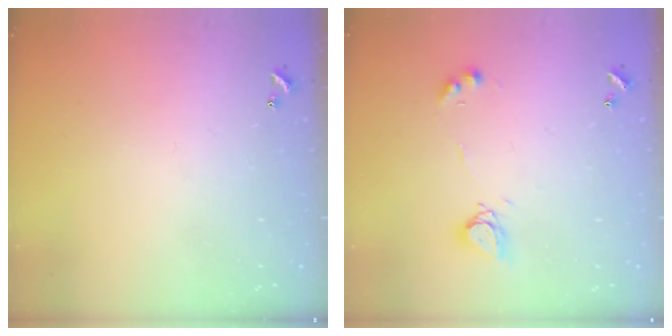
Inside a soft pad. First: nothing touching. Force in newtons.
{"total": 6.7, "press": 6.7, "slide": 0.5}